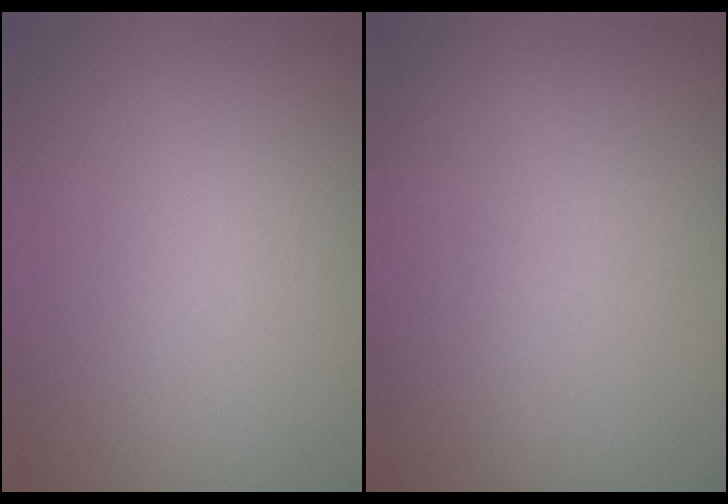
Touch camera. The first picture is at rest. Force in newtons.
{"total": 0.0}